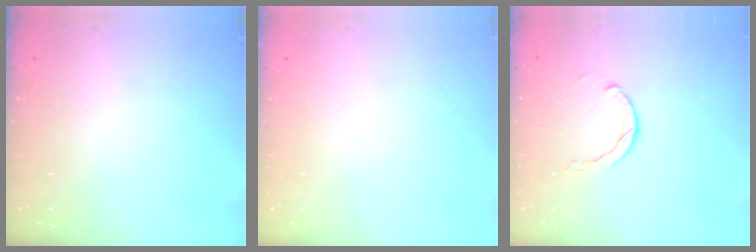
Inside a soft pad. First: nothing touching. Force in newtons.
{"total": 0.0}
{"total": 2.8, "press": 2.8, "slide": 0.2}